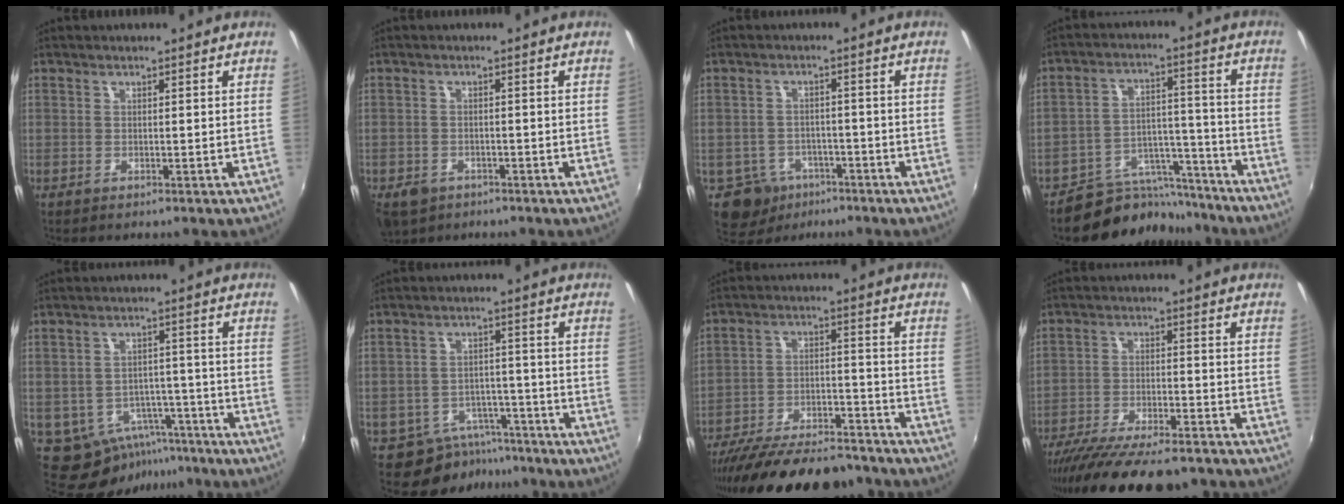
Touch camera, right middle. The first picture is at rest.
{"total": 5.3, "force": [-3.3, 3.6, 2.1], "torque": [-0.056, -0.008, -0.051]}
{"total": 7.8, "force": [-4.6, 6.1, 1.8], "torque": [-0.059, 0.007, -0.063]}
{"total": 12.3, "force": [-11.1, 5.1, 1.0], "torque": [-0.017, 0.048, -0.164]}
{"total": 10.3, "force": [-6.2, 7.4, 3.5], "torque": [-0.071, 0.016, -0.062]}
{"total": 8.1, "force": [-6.1, 5.0, 2.1], "torque": [-0.043, 0.015, -0.076]}
{"total": 24.4, "force": [-21.0, 6.7, 10.4], "torque": [-0.200, -0.021, -0.297]}
{"total": 19.1, "force": [-16.1, 4.4, 9.3], "torque": [-0.180, -0.042, -0.248]}